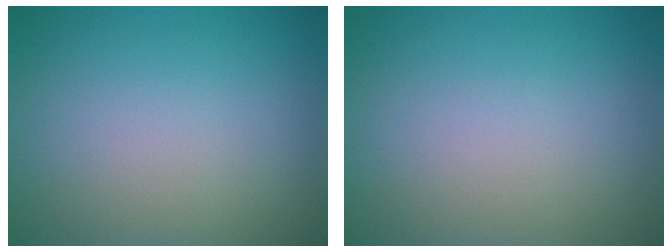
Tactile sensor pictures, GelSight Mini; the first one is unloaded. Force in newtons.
{"total": 0.0}